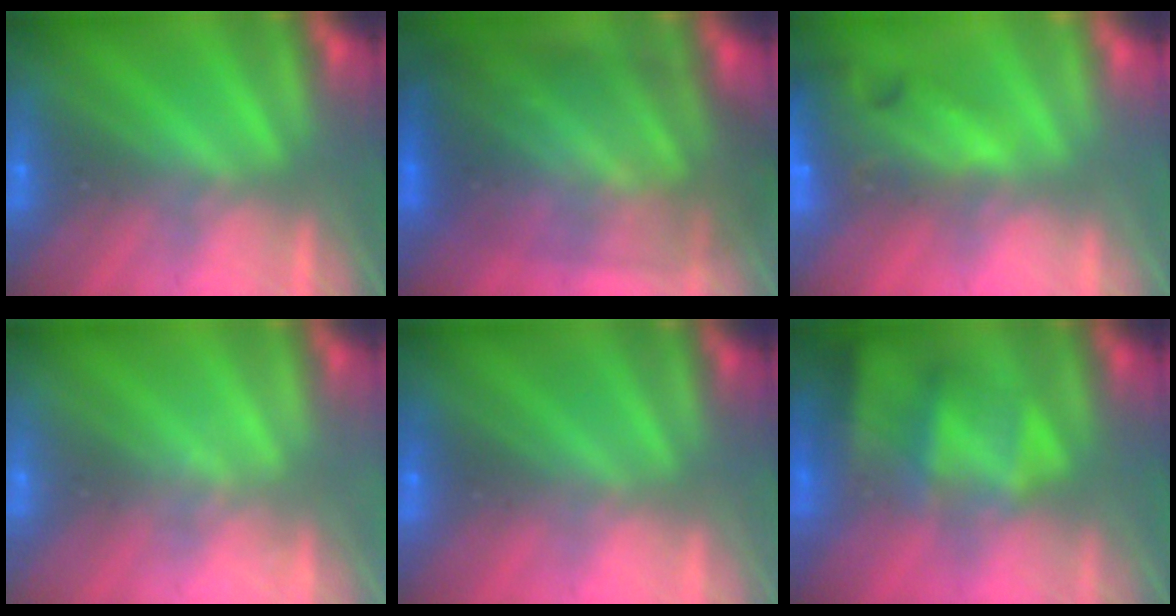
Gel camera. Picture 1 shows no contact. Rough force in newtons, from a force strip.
{"total": 9.4}
{"total": 7.5}
{"total": 2.1}
{"total": 3.3}
{"total": 4.7}